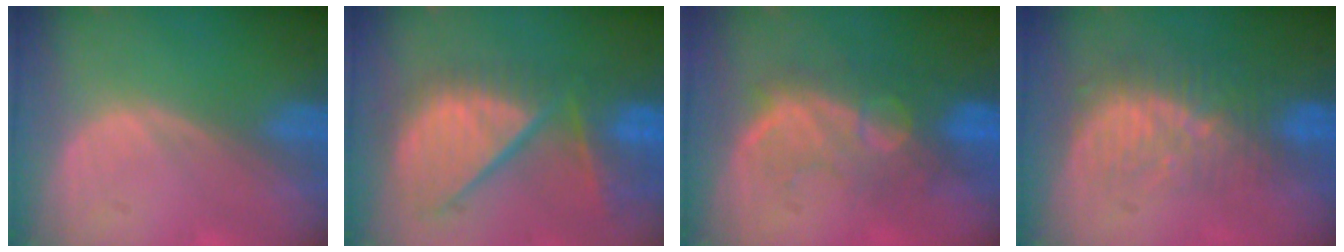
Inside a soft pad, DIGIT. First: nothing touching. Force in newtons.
{"total": 11.5, "press": 10.4, "slide": 5.0}
{"total": 9.2, "press": 8.3, "slide": 4.0}
{"total": 8.4, "press": 7.5, "slide": 3.9}